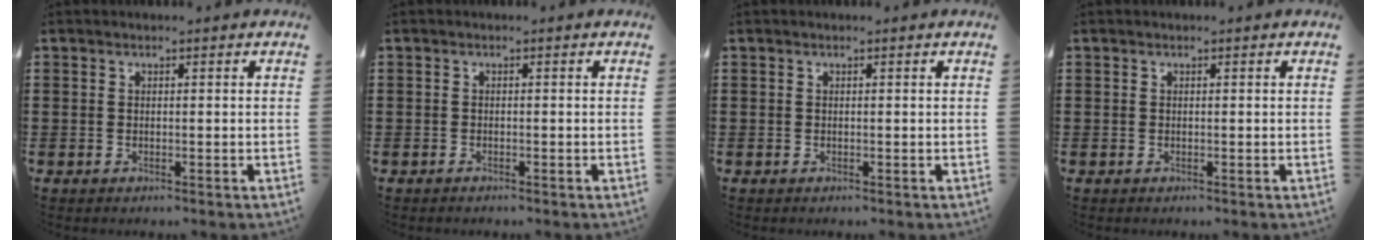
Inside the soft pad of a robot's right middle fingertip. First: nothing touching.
{"total": 0.5, "force": [-0.5, 0.1, 0.1], "torque": [-0.002, -0.001, -0.010]}
{"total": 0.0}
{"total": 0.0}